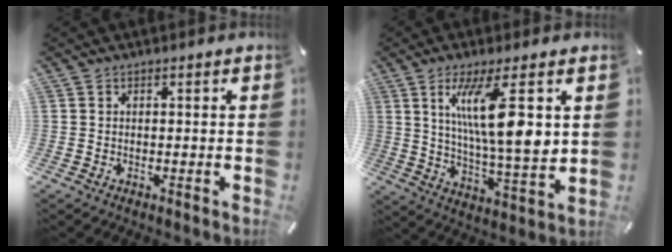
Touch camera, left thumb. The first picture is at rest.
{"total": 16.4, "force": [5.9, 3.8, 14.8], "torque": [-0.267, -0.018, 0.087]}